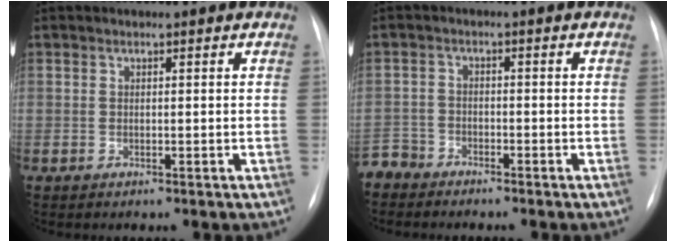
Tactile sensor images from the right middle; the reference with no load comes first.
{"total": 4.0, "force": [-3.7, 1.3, -0.6], "torque": [0.015, -0.005, -0.077]}